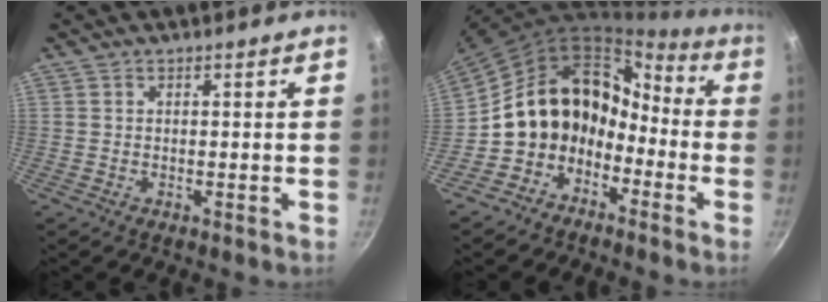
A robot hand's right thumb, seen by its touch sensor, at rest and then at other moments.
{"total": 15.7, "force": [-5.1, 12.4, 8.2], "torque": [-0.116, 0.082, -0.101]}